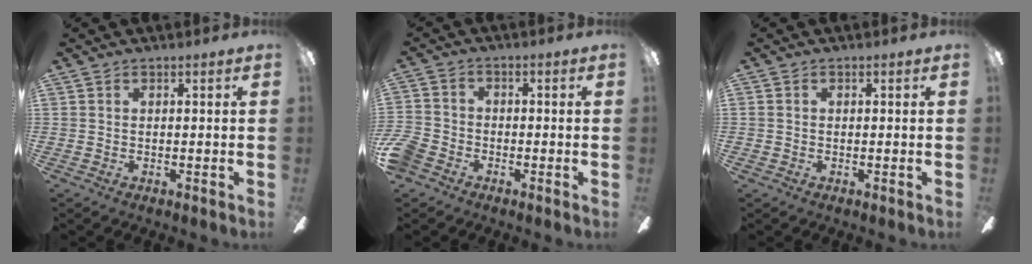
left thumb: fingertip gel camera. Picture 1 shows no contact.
{"total": 5.8, "force": [-3.4, 4.0, 2.4], "torque": [-0.060, 0.018, -0.068]}
{"total": 0.6, "force": [-0.2, 0.5, 0.3], "torque": [-0.005, 0.005, -0.005]}